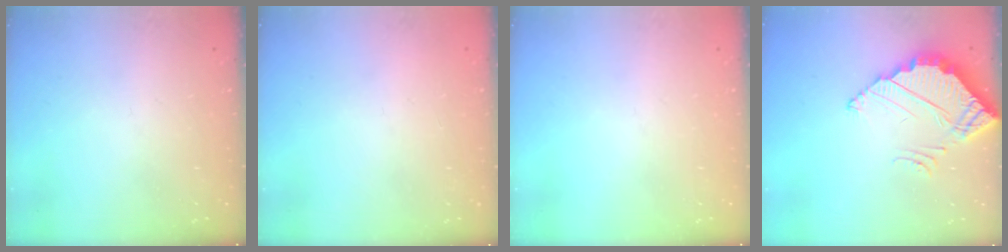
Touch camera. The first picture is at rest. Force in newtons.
{"total": 2.2, "press": 2.2, "slide": 0.1}
{"total": 0.0}
{"total": 3.9, "press": 3.9, "slide": 0.2}